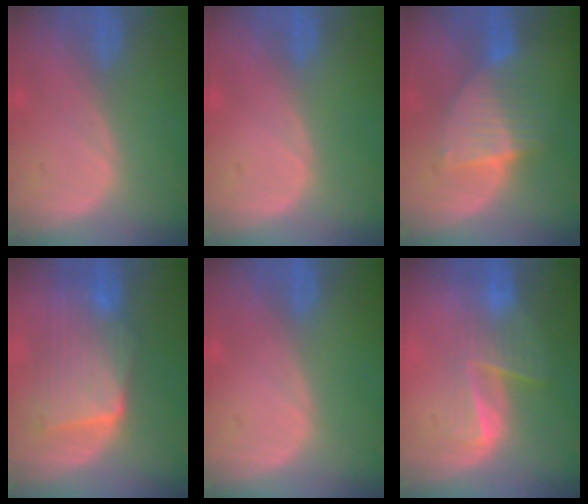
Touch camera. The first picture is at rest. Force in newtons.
{"total": 0.0}
{"total": 6.3, "press": 6.2, "slide": 1.0}
{"total": 9.2, "press": 8.7, "slide": 3.0}
{"total": 0.0}
{"total": 6.7, "press": 5.5, "slide": 3.8}